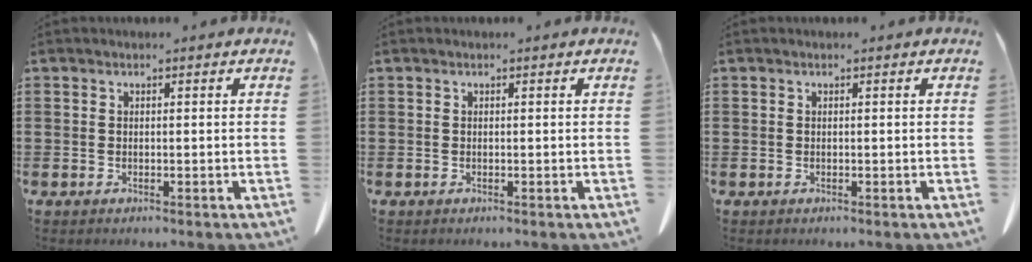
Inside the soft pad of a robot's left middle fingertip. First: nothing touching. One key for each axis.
{"total": 0.0}
{"total": 0.0}